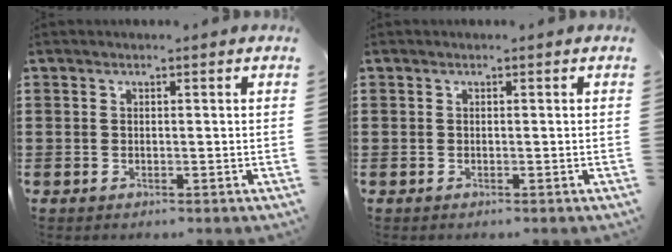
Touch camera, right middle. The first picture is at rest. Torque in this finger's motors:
{"motor_torque": [0.17, 0.08, 0.01, 0.00]}